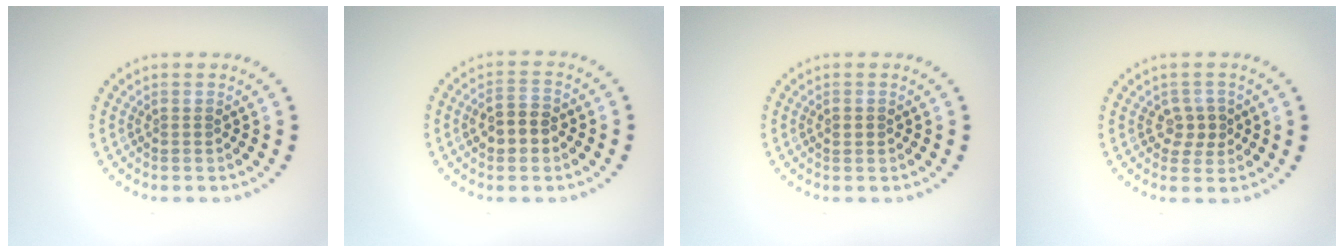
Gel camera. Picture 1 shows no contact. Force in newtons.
{"total": 2.9, "press": 2.9, "slide": 0.4}
{"total": 1.0, "press": 1.0, "slide": 0.1}
{"total": 2.1, "press": 1.9, "slide": 0.8}